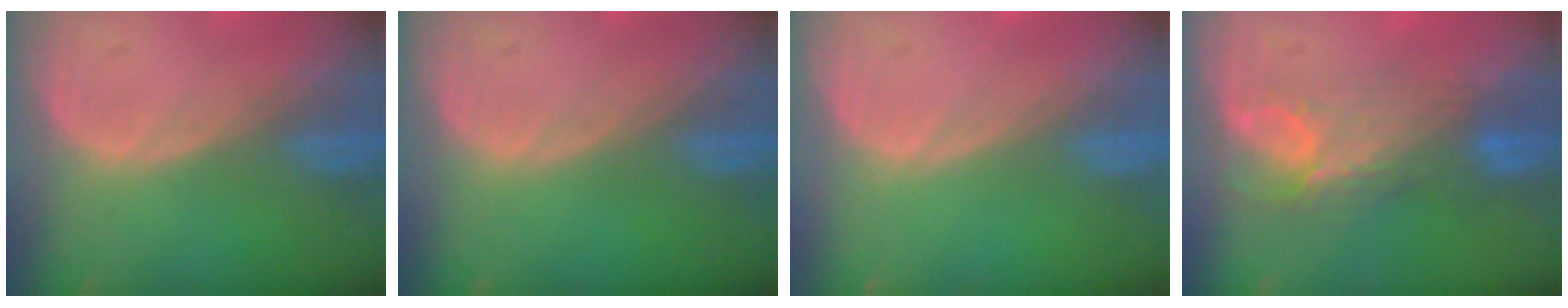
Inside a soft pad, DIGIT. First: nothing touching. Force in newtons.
{"total": 0.0}
{"total": 0.0}
{"total": 7.6, "press": 6.6, "slide": 3.7}